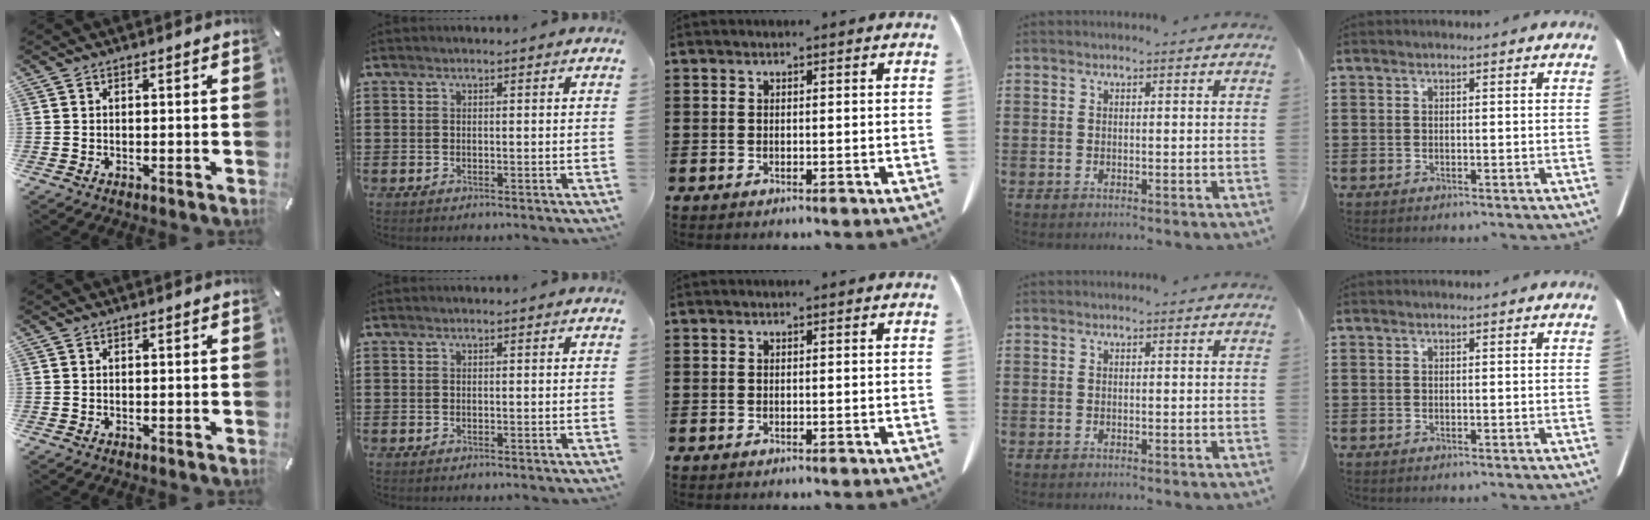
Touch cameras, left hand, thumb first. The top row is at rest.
{}